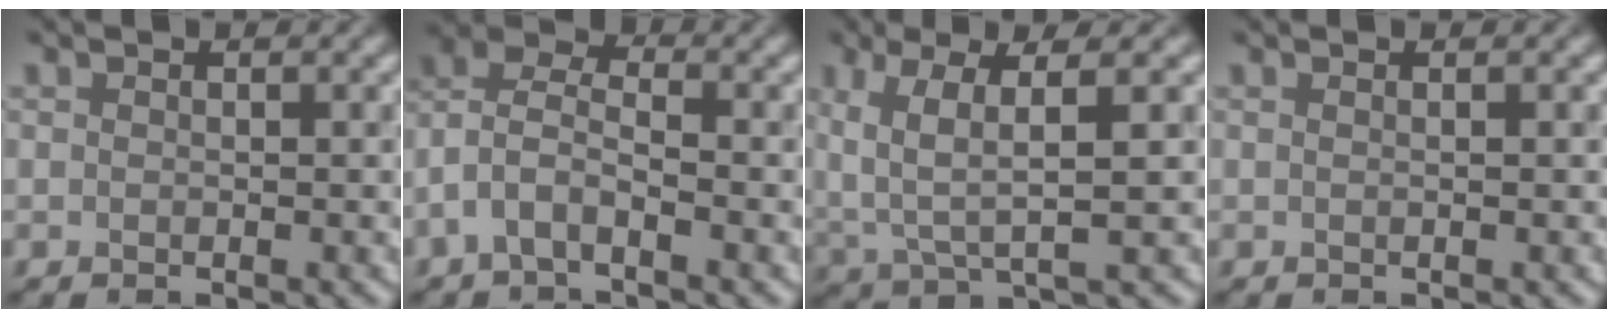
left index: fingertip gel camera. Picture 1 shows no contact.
{"total": 3.7, "force": [-1.4, 2.1, 2.8], "torque": [-0.063, 0.016, -0.037]}
{"total": 4.9, "force": [1.5, 1.6, 4.4], "torque": [-0.100, -0.001, 0.035]}
{"total": 0.9, "force": [0.2, 0.5, 0.8], "torque": [0.001, -0.006, -0.007]}